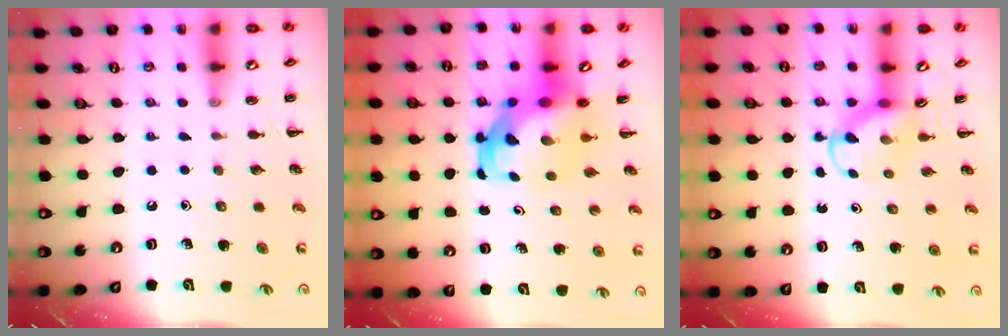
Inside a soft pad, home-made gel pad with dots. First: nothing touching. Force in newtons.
{"total": 6.9, "press": 6.7, "slide": 1.8}
{"total": 4.1, "press": 3.9, "slide": 1.2}